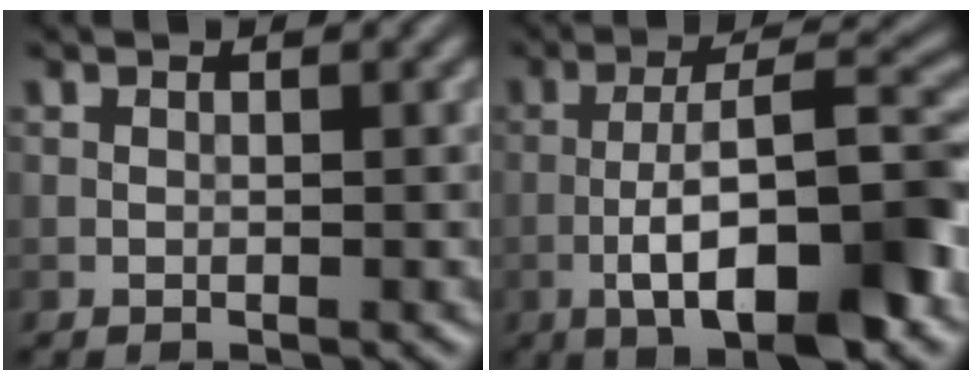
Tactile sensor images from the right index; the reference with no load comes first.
{"total": 10.5, "force": [-4.1, 2.9, 9.2], "torque": [-0.143, 0.019, -0.069]}